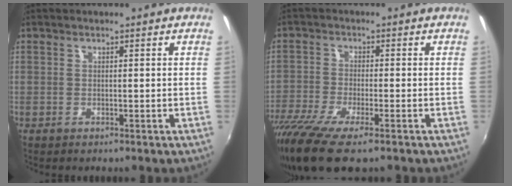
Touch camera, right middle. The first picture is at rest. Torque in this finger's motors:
{"motor_torque": [1.35, -0.79, 0.31, 0.21]}